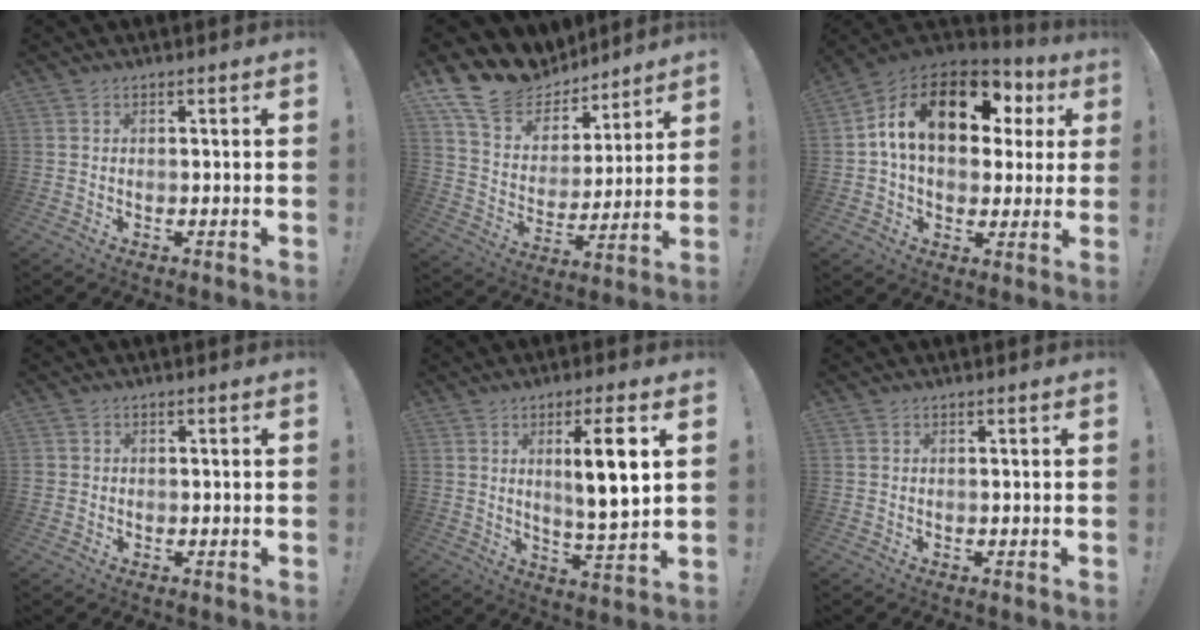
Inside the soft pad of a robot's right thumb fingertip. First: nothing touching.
{"total": 16.3, "force": [12.8, 8.7, 4.9], "torque": [-0.099, -0.097, 0.243]}
{"total": 19.3, "force": [6.6, 11.1, 14.3], "torque": [-0.231, -0.017, 0.108]}
{"total": 1.3, "force": [0.1, 1.3, 0.2], "torque": [-0.004, 0.004, 0.002]}
{"total": 10.9, "force": [3.0, 1.4, 10.4], "torque": [-0.158, -0.012, 0.039]}
{"total": 0.0}